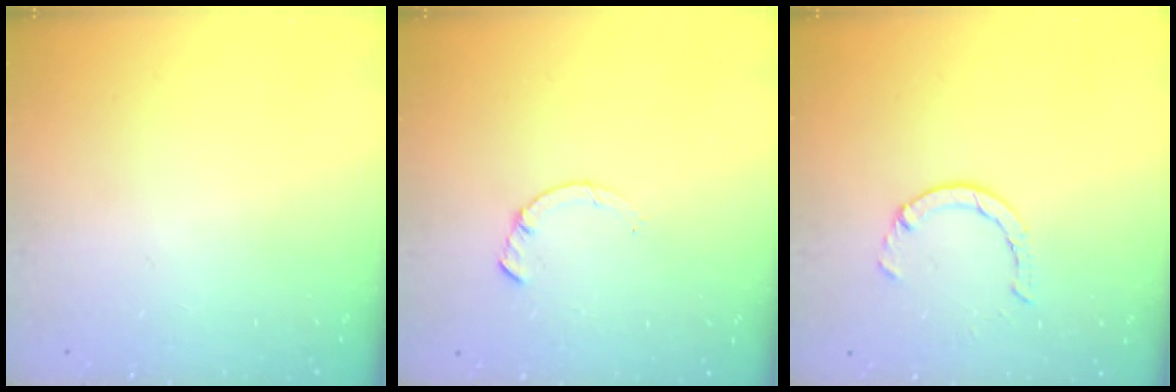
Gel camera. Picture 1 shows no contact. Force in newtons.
{"total": 1.4, "press": 1.4, "slide": 0.2}
{"total": 2.9, "press": 2.9, "slide": 0.4}